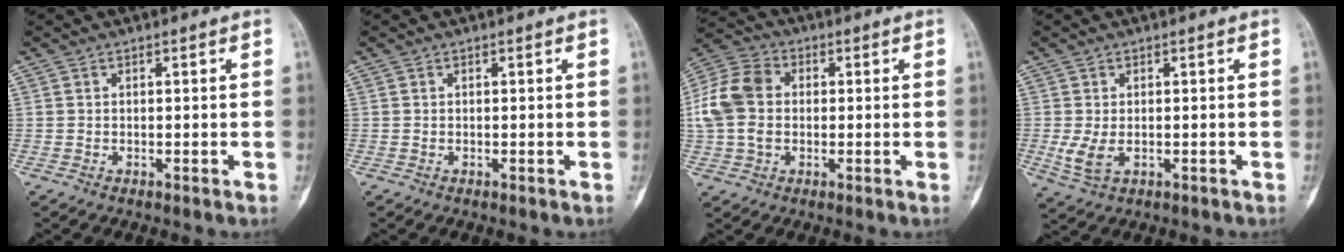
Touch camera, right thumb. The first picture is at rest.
{"total": 0.0}
{"total": 11.1, "force": [0.6, 8.3, 7.3], "torque": [-0.146, 0.027, 0.003]}
{"total": 4.0, "force": [-0.6, 2.3, 3.2], "torque": [-0.079, -0.009, -0.005]}